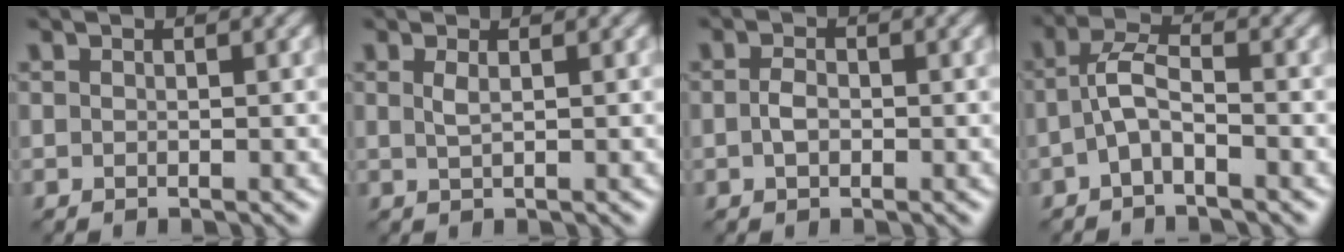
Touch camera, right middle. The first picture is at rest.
{"total": 1.0, "force": [0.3, 0.2, 0.9], "torque": [-0.019, 0.001, 0.006]}
{"total": 1.5, "force": [-0.3, 0.9, 1.1], "torque": [-0.023, 0.002, -0.007]}
{"total": 2.8, "force": [-1.0, 1.0, 2.5], "torque": [-0.053, 0.011, -0.026]}